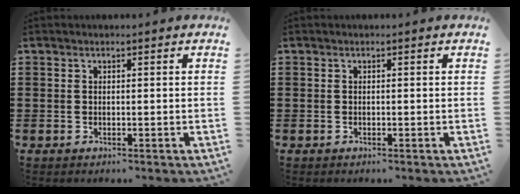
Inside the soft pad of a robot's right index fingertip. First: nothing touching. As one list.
[{"total": 0.0}]